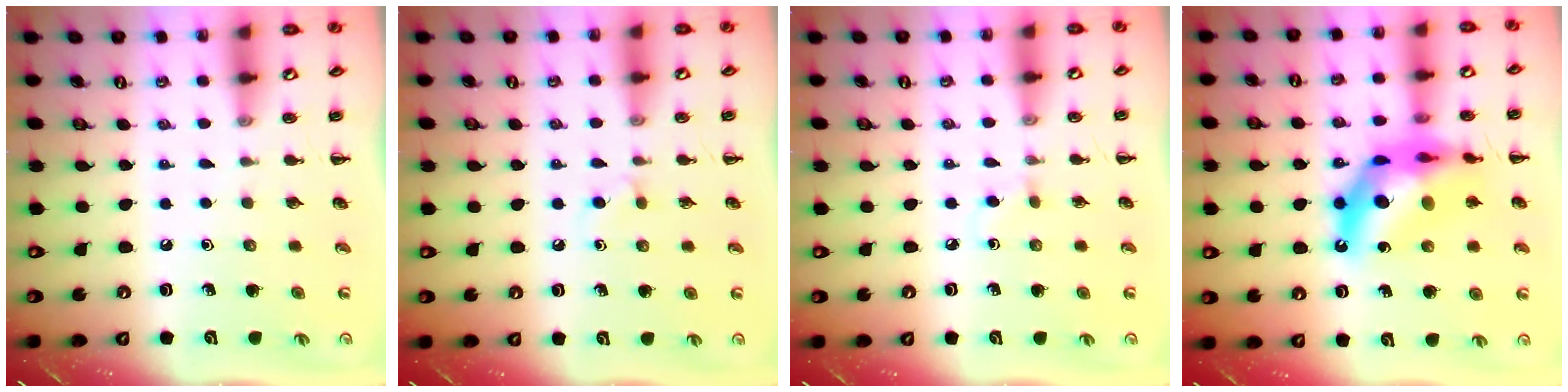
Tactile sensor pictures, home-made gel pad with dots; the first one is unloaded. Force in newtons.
{"total": 2.2, "press": 2.0, "slide": 1.0}
{"total": 2.7, "press": 2.5, "slide": 0.9}
{"total": 17.1, "press": 16.5, "slide": 4.7}